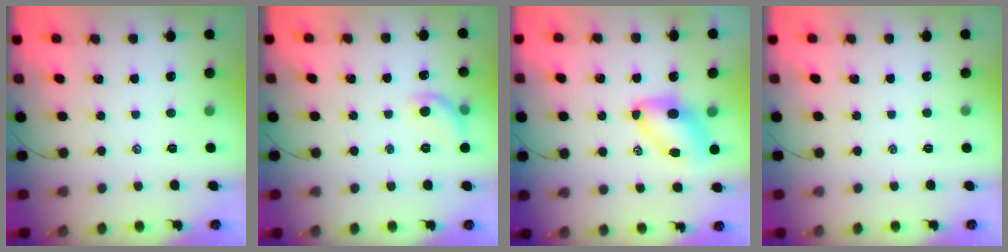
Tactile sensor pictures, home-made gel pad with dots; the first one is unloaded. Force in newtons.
{"total": 6.9, "press": 6.8, "slide": 1.3}
{"total": 7.1, "press": 7.0, "slide": 1.1}
{"total": 0.0}